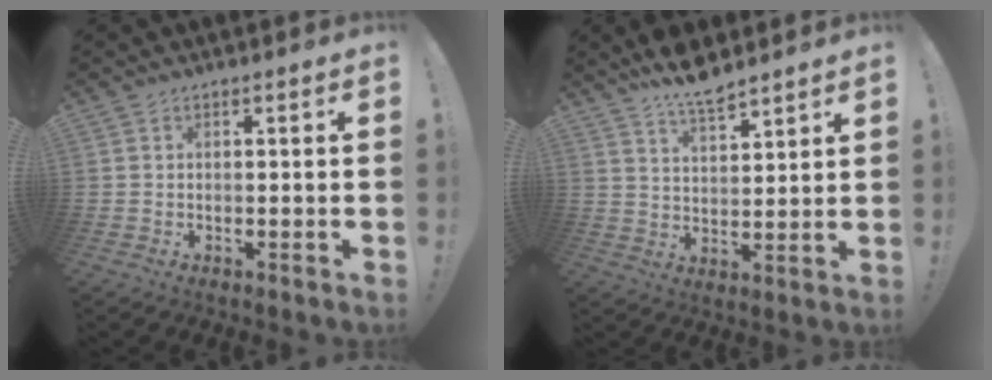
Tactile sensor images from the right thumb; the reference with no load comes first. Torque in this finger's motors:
{"motor_torque": [-0.40, 1.43, 0.86, 0.57, 0.01]}